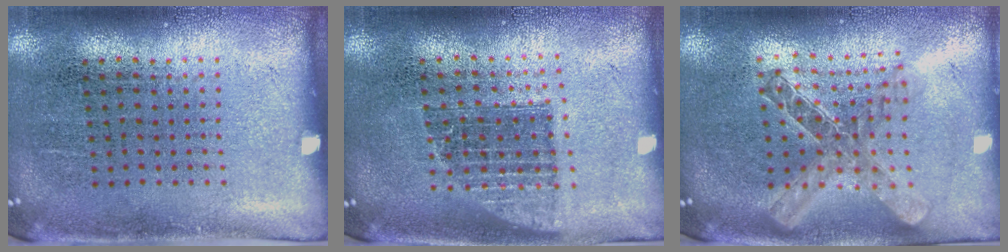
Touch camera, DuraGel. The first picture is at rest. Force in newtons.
{"total": 1.3, "press": 1.1, "slide": 0.7}
{"total": 2.0, "press": 1.7, "slide": 1.1}